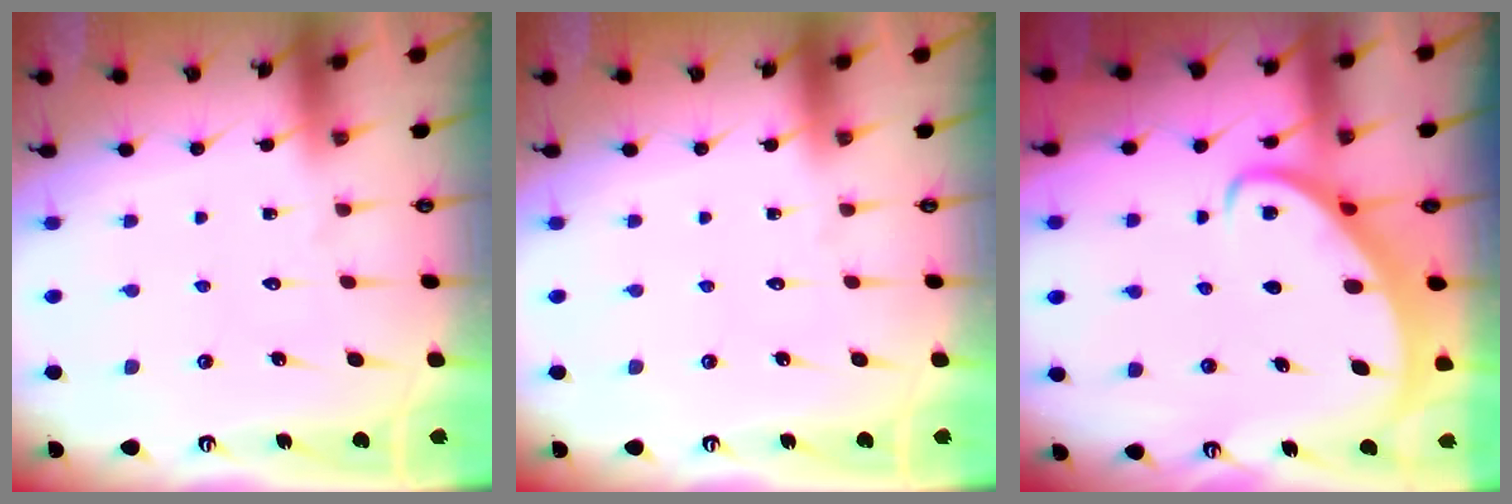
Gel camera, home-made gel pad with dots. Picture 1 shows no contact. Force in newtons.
{"total": 0.0}
{"total": 4.7, "press": 4.7, "slide": 0.5}